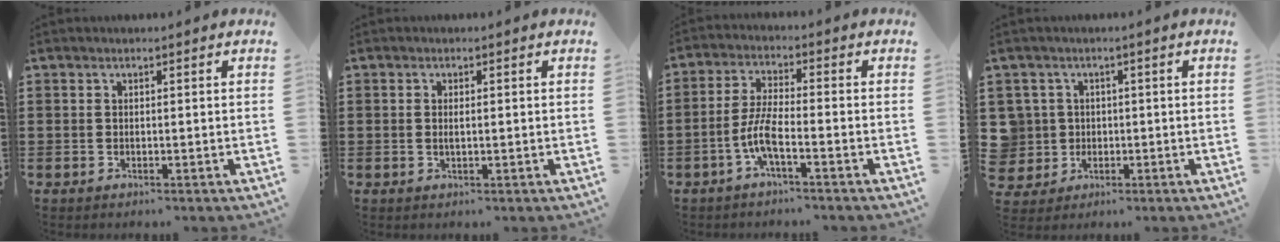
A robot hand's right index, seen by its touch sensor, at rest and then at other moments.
{"total": 1.5, "force": [-0.1, 0.4, 1.5], "torque": [-0.028, -0.001, -0.001]}
{"total": 6.1, "force": [-2.8, 1.1, 5.3], "torque": [-0.132, -0.013, -0.060]}
{"total": 4.5, "force": [-0.1, 4.4, 0.5], "torque": [-0.045, 0.010, -0.006]}